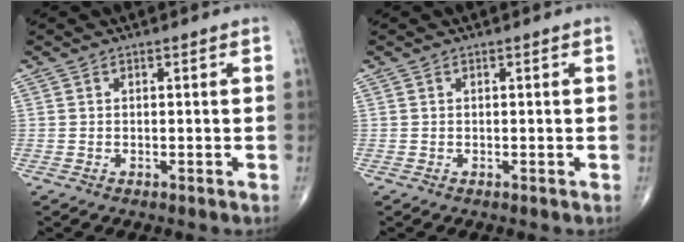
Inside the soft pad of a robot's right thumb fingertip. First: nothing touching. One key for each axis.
{"total": 0.0}